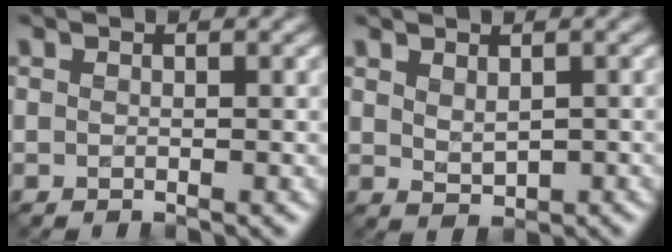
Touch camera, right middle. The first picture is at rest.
{"total": 1.5, "force": [0.7, 0.8, 1.1], "torque": [-0.022, -0.003, 0.022]}